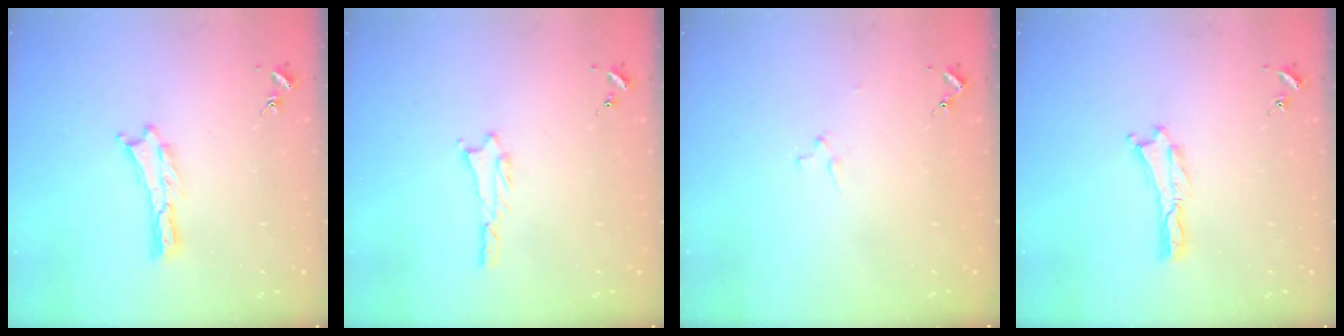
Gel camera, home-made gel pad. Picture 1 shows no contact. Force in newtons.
{"total": 1.0, "press": 1.0, "slide": 0.1}
{"total": 1.1, "press": 1.1, "slide": 0.1}
{"total": 0.0}